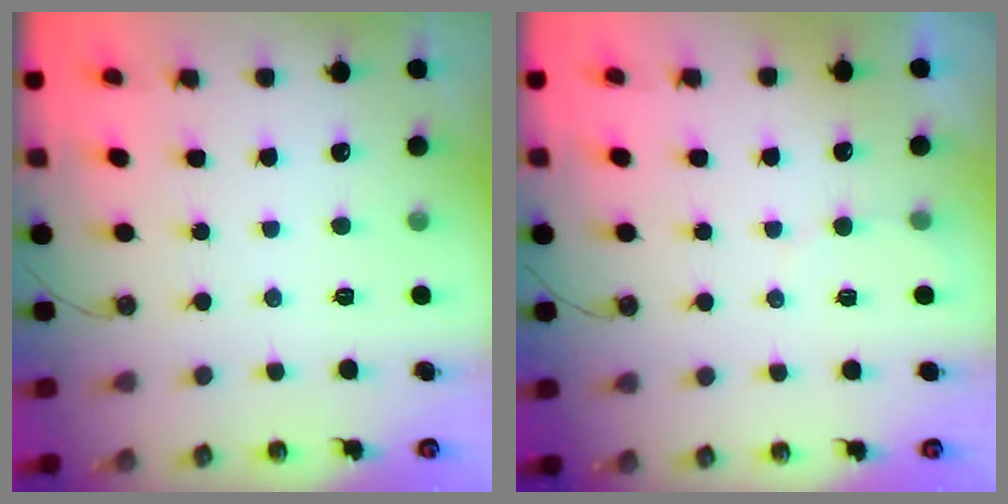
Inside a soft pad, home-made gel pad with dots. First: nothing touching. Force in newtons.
{"total": 1.7, "press": 1.7, "slide": 0.2}